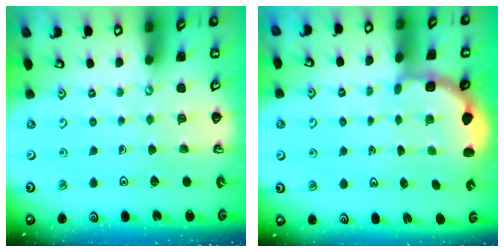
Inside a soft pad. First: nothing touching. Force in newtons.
{"total": 2.9, "press": 2.5, "slide": 1.4}